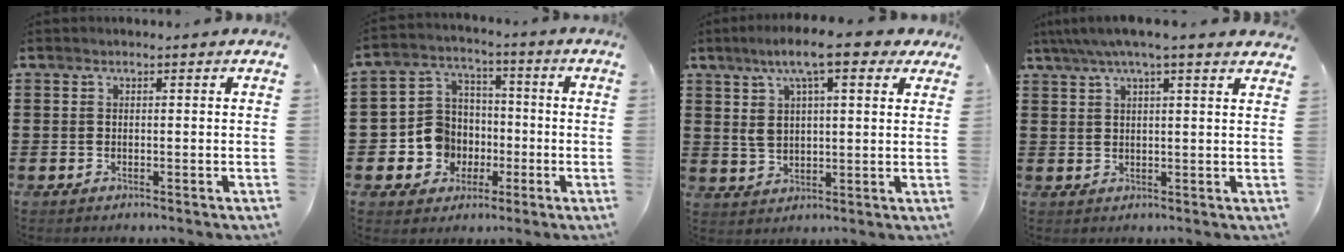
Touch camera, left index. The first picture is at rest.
{"total": 8.0, "force": [-1.6, 7.6, 1.9], "torque": [-0.083, 0.008, -0.027]}
{"total": 10.5, "force": [5.9, 3.0, 8.1], "torque": [-0.159, -0.001, 0.102]}
{"total": 4.1, "force": [3.2, -0.1, 2.7], "torque": [-0.061, -0.004, 0.055]}